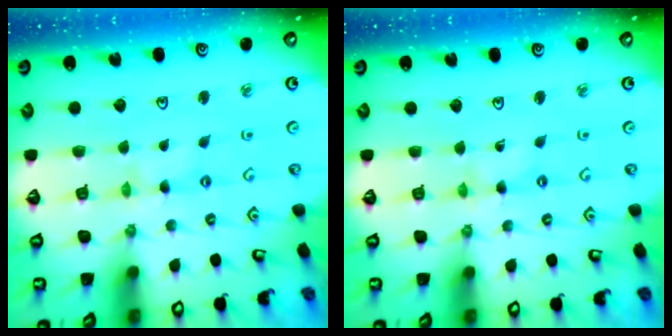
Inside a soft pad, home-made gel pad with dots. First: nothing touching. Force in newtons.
{"total": 0.0}